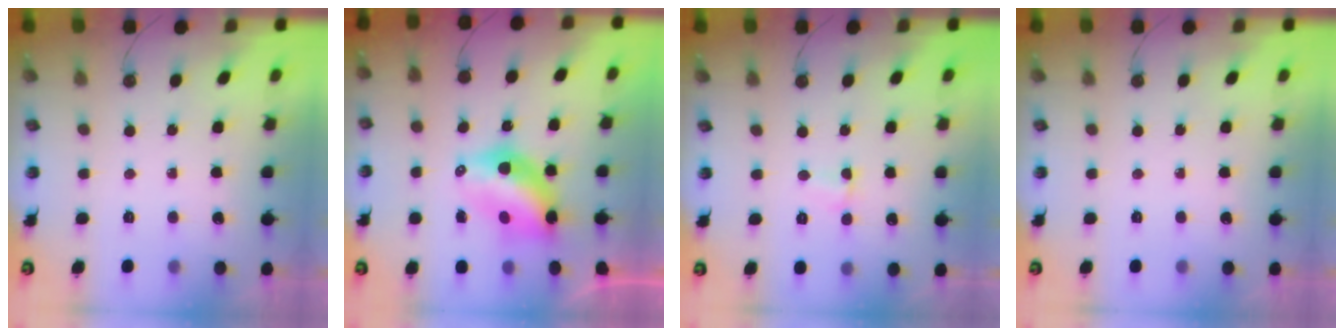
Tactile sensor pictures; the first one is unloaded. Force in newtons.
{"total": 8.5, "press": 8.5, "slide": 0.7}
{"total": 2.3, "press": 1.9, "slide": 1.4}
{"total": 0.0}